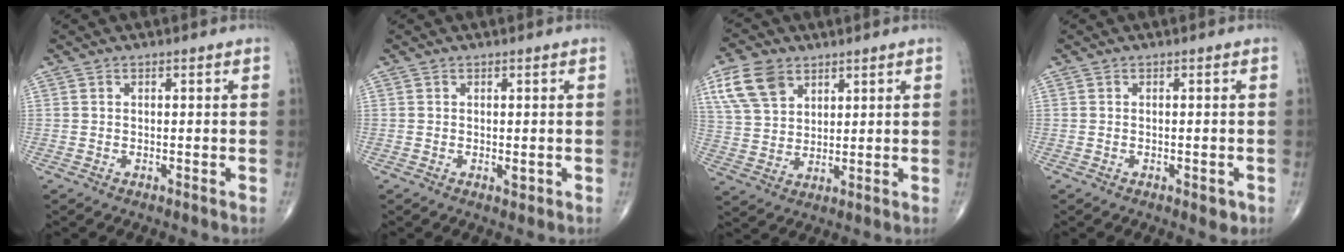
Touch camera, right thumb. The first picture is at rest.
{"total": 1.0, "force": [-0.2, 0.5, 0.9], "torque": [-0.011, -0.003, -0.003]}
{"total": 9.9, "force": [5.2, 6.5, 5.4], "torque": [-0.094, -0.011, 0.104]}
{"total": 2.0, "force": [-0.9, 0.9, 1.6], "torque": [-0.017, 0.002, -0.008]}